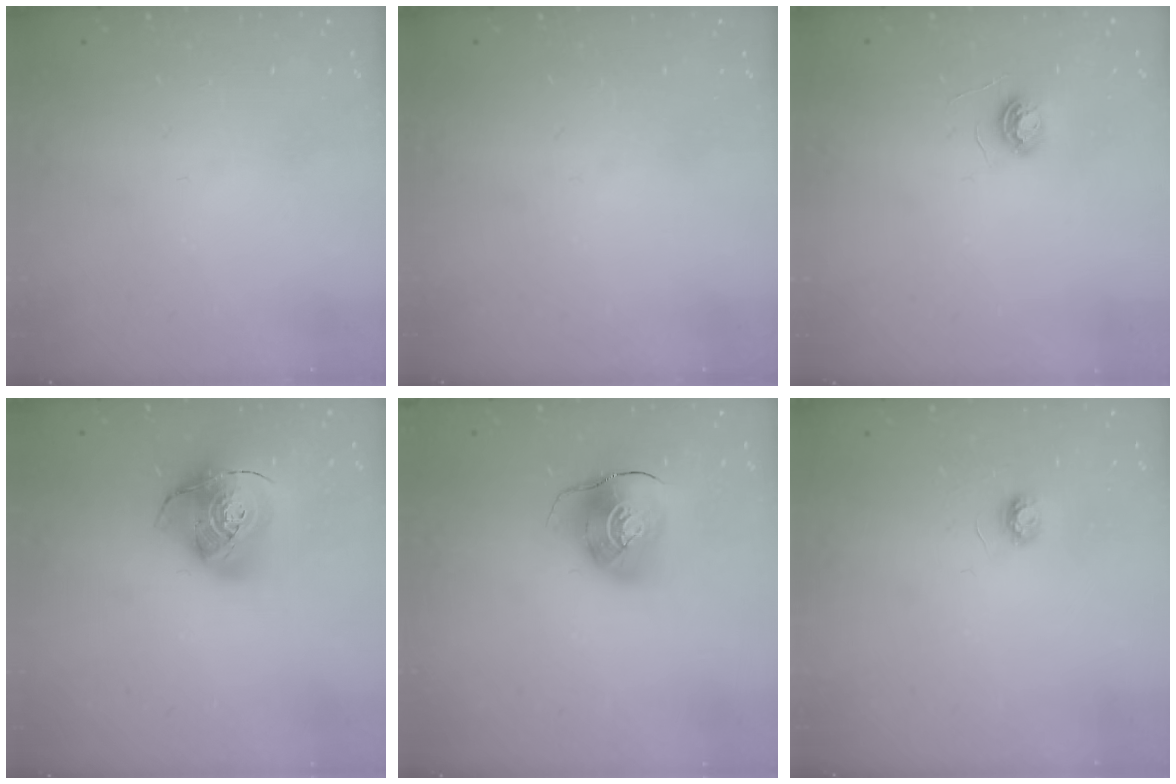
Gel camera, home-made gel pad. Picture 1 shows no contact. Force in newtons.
{"total": 0.0}
{"total": 5.2, "press": 5.2, "slide": 0.5}
{"total": 15.3, "press": 15.2, "slide": 1.8}
{"total": 11.3, "press": 11.2, "slide": 1.4}
{"total": 3.5, "press": 3.4, "slide": 0.3}